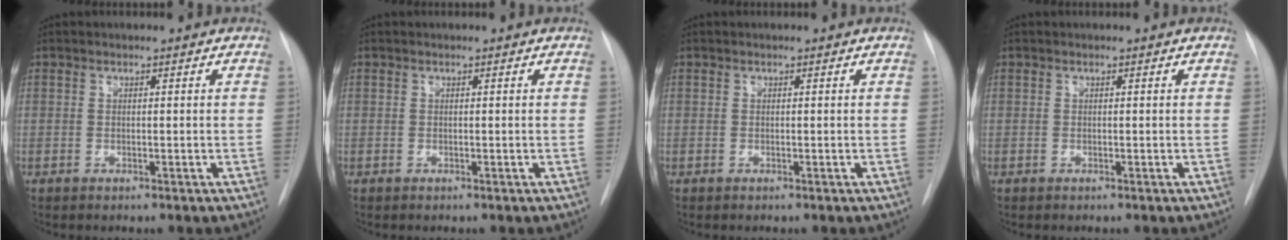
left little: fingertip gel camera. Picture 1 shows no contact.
{"total": 0.0}
{"total": 0.0}
{"total": 0.0}